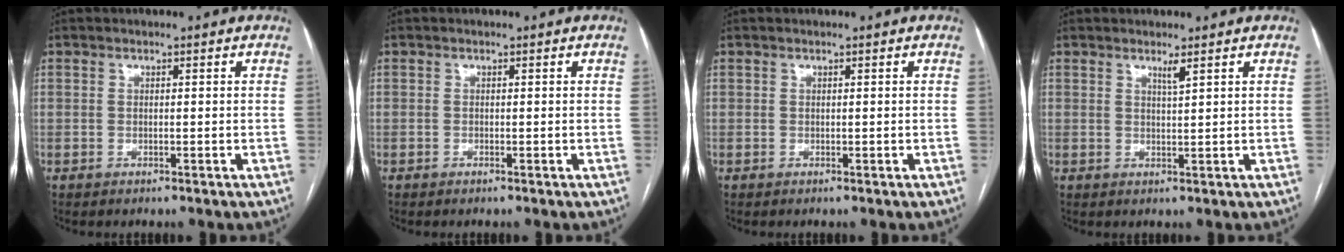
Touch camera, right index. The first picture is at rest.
{"total": 0.0}
{"total": 0.0}
{"total": 1.4, "force": [1.1, -0.3, 0.9], "torque": [-0.018, -0.009, 0.020]}